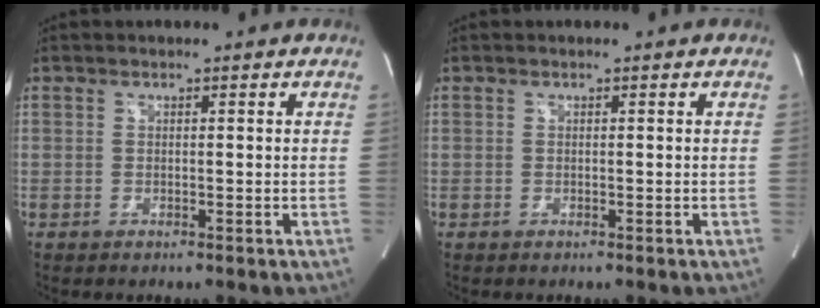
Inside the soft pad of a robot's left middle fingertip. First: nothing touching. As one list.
[{"total": 0.0}]